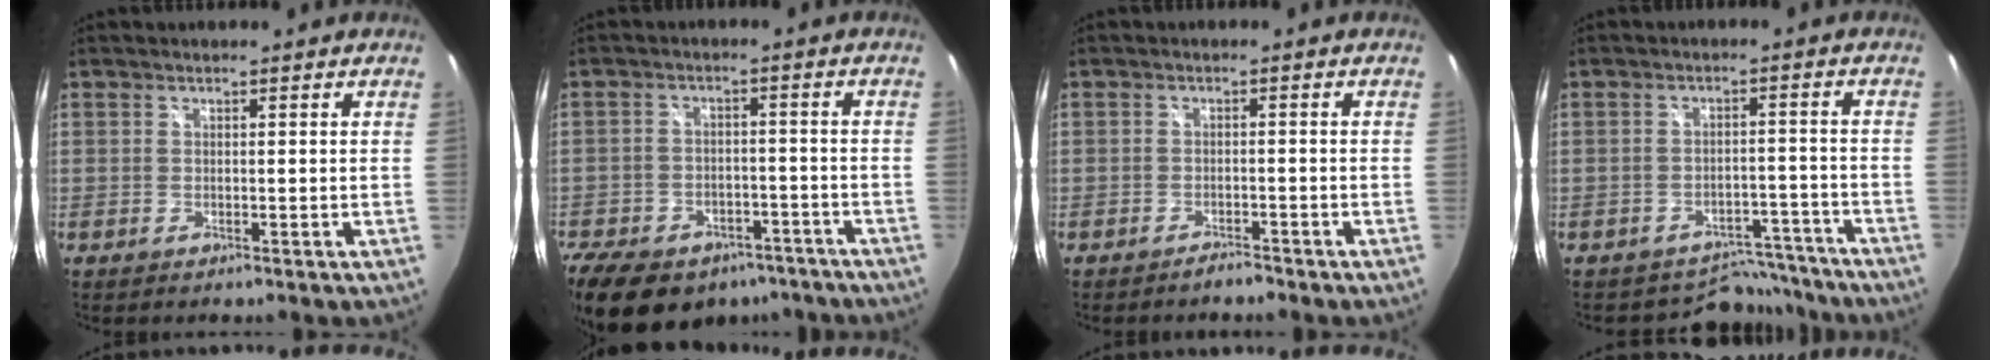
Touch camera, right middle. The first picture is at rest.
{"total": 20.6, "force": [-14.4, 11.6, 9.1], "torque": [-0.224, -0.002, -0.199]}
{"total": 1.7, "force": [-1.7, 0.4, 0.2], "torque": [-0.009, 0.002, -0.026]}
{"total": 7.4, "force": [-6.8, 3.0, -0.7], "torque": [0.017, 0.028, -0.089]}